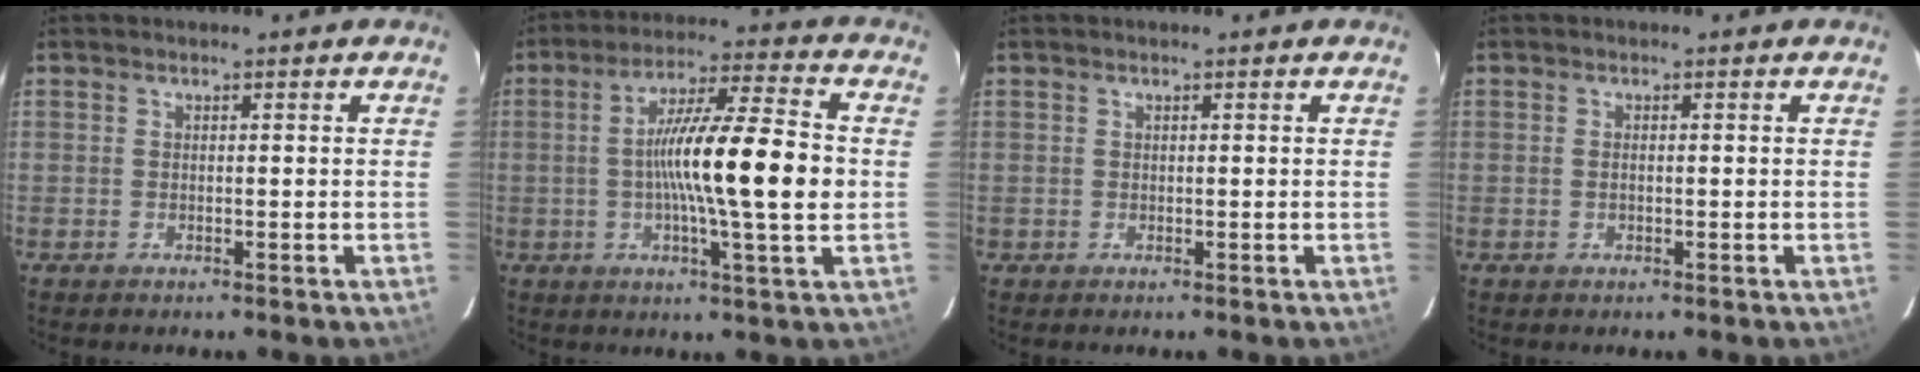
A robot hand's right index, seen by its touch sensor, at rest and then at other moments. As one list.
[{"total": 15.2, "force": [-0.7, 0.7, 15.1], "torque": [-0.249, 0.006, -0.017]}, {"total": 0.6, "force": [0.0, 0.6, -0.1], "torque": [0.004, 0.003, 0.000]}, {"total": 0.7, "force": [-0.1, 0.3, 0.6], "torque": [-0.013, 0.001, -0.002]}]